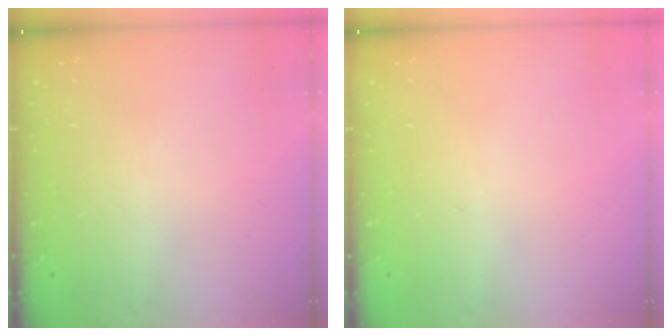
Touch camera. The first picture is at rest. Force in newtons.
{"total": 0.0}